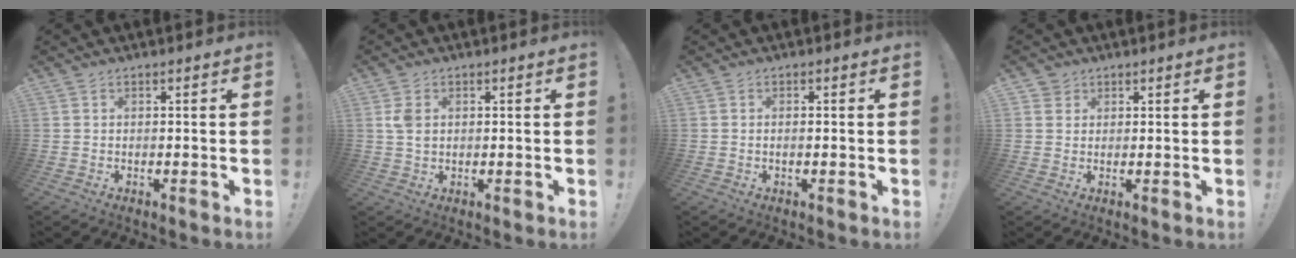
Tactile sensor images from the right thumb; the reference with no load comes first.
{"total": 3.4, "force": [1.0, 2.3, 2.3], "torque": [-0.036, 0.001, 0.017]}
{"total": 0.9, "force": [-0.3, -0.1, 0.8], "torque": [-0.007, -0.004, -0.006]}
{"total": 2.2, "force": [1.5, 1.6, 0.0], "torque": [0.002, -0.005, 0.026]}